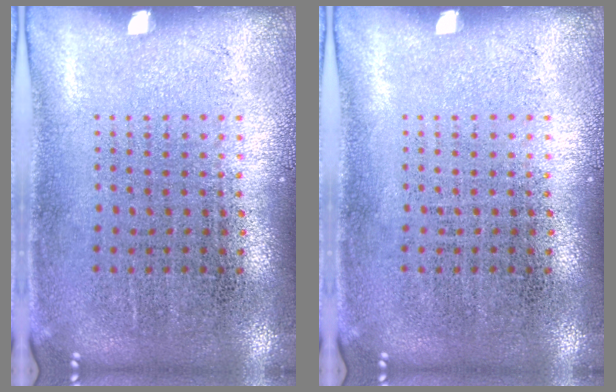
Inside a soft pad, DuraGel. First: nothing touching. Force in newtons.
{"total": 0.0}